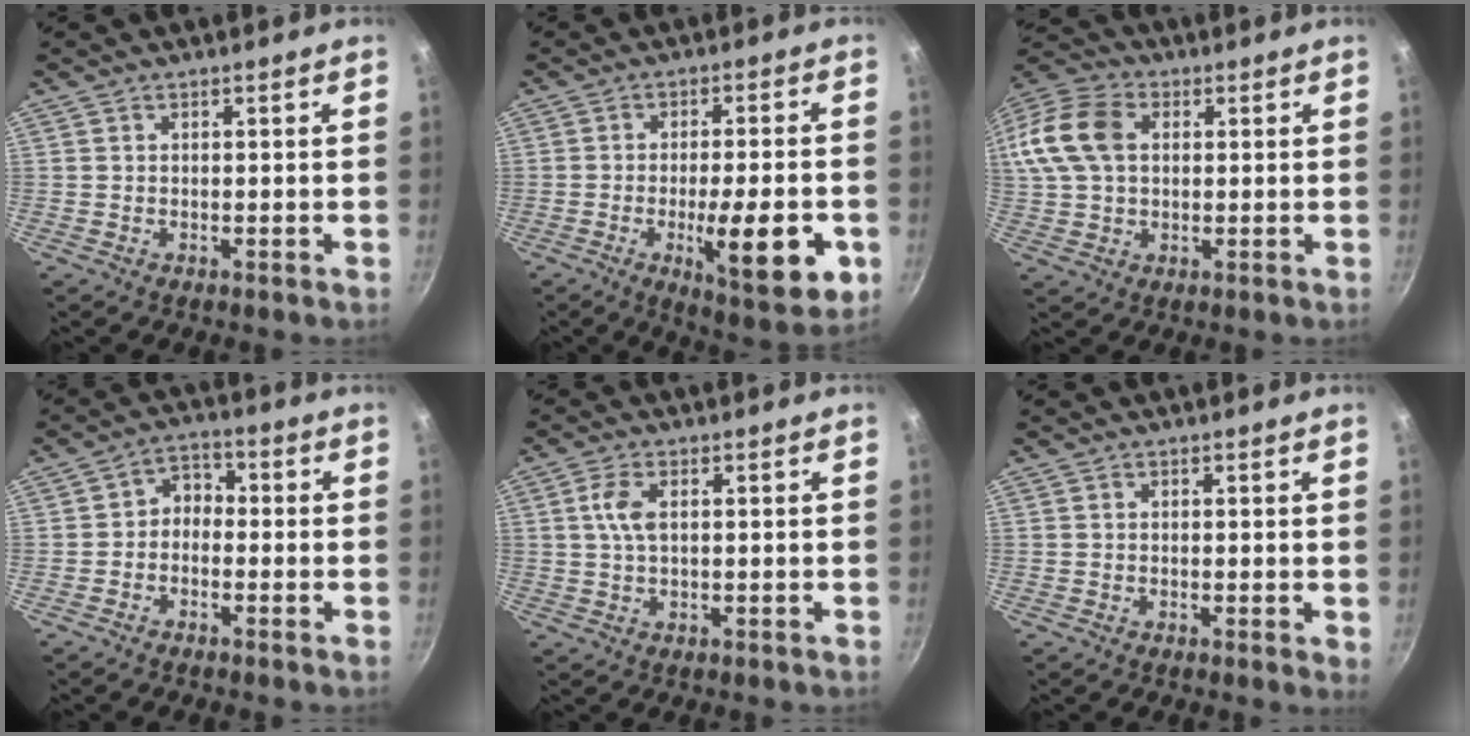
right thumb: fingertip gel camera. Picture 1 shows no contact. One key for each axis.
{"total": 15.3, "fx": -4.5, "fy": 4.2, "fz": 14.0, "tx": -0.183, "ty": 0.004, "tz": -0.060}
{"total": 16.7, "fx": 3.2, "fy": 12.0, "fz": 11.2, "tx": -0.242, "ty": 0.029, "tz": 0.048}
{"total": 4.0, "fx": -1.3, "fy": 3.1, "fz": 2.2, "tx": -0.016, "ty": 0.028, "tz": -0.032}
{"total": 4.1, "fx": 0.7, "fy": 2.0, "fz": 3.5, "tx": -0.074, "ty": 0.006, "tz": 0.013}
{"total": 1.0, "fx": 0.1, "fy": 0.4, "fz": 0.9, "tx": -0.012, "ty": -0.004, "tz": -0.003}